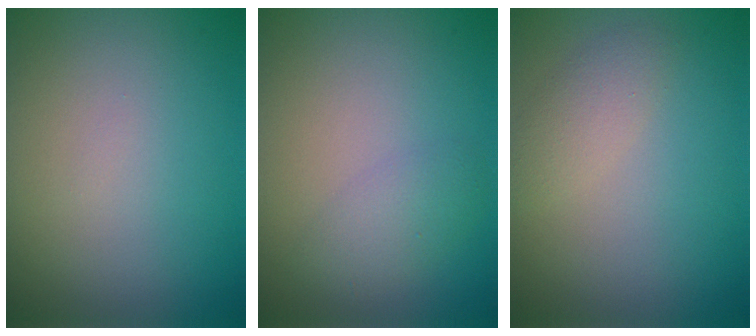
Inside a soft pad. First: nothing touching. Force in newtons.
{"total": 2.0, "press": 2.0, "slide": 0.2}
{"total": 2.0, "press": 2.0, "slide": 0.1}